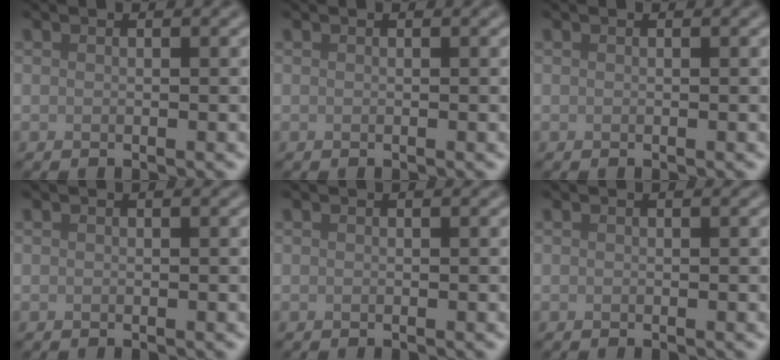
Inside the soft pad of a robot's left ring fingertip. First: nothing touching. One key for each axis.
{"total": 0.0}
{"total": 0.0}
{"total": 0.0}
{"total": 0.0}
{"total": 0.0}